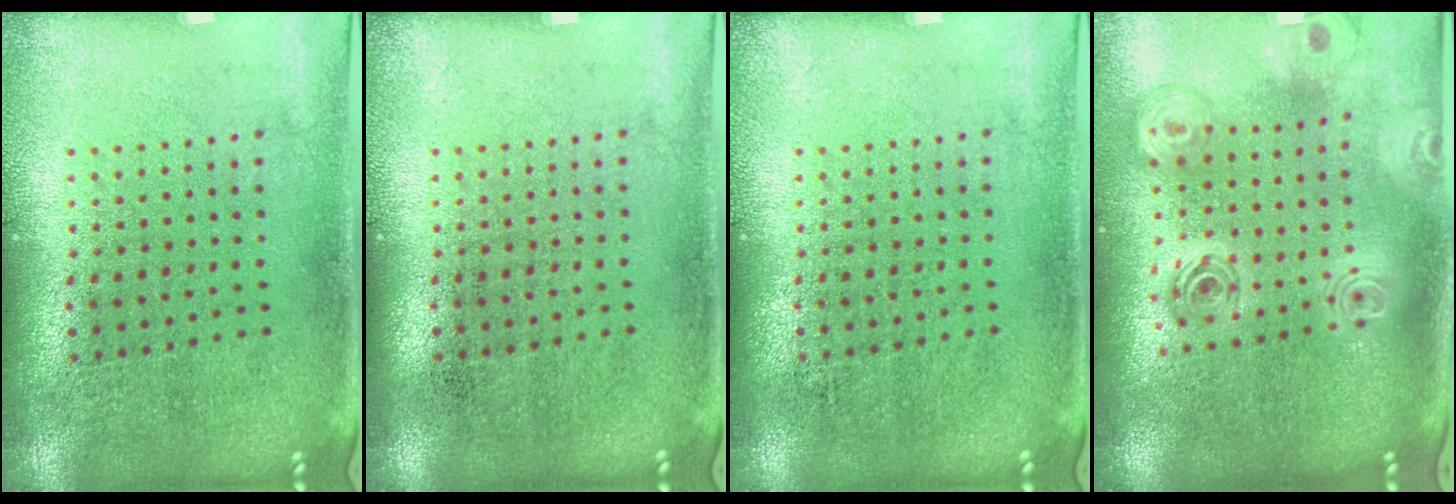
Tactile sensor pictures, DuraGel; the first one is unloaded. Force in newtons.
{"total": 0.0}
{"total": 0.0}
{"total": 2.3, "press": 1.8, "slide": 1.4}